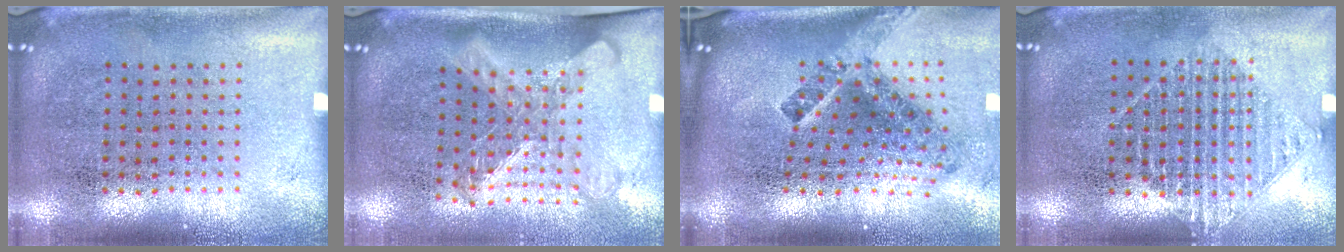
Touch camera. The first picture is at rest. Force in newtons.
{"total": 1.6, "press": 1.3, "slide": 0.9}
{"total": 2.9, "press": 1.8, "slide": 2.3}
{"total": 1.2, "press": 1.1, "slide": 0.5}